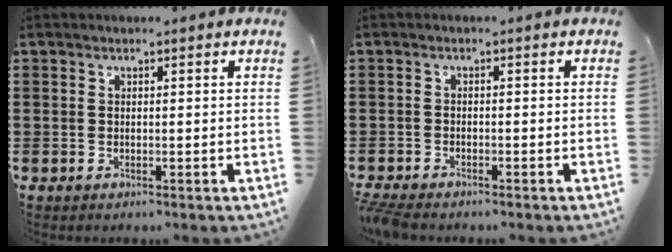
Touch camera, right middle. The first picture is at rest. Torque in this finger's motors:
{"motor_torque": [1.09, -0.28, 0.31, 0.14]}